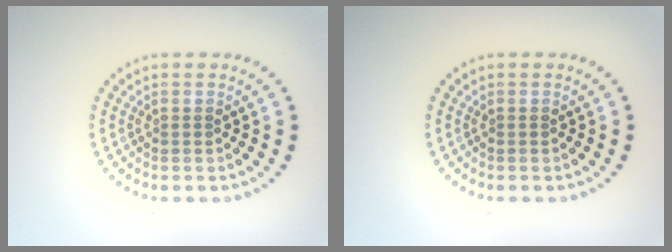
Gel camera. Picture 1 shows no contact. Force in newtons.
{"total": 0.0}